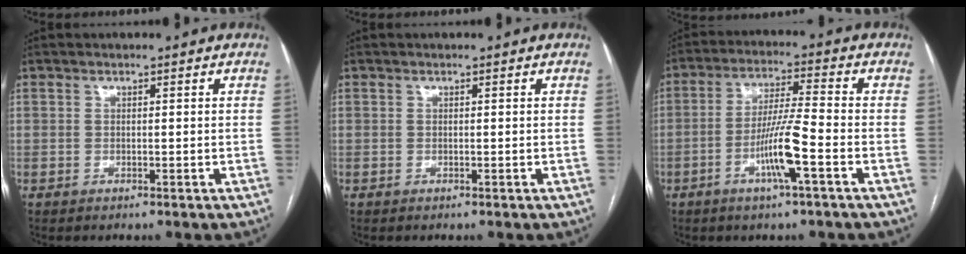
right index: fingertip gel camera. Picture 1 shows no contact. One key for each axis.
{"total": 0.0}
{"total": 8.6, "fx": -3.4, "fy": -0.2, "fz": 7.9, "tx": -0.151, "ty": -0.001, "tz": -0.064}